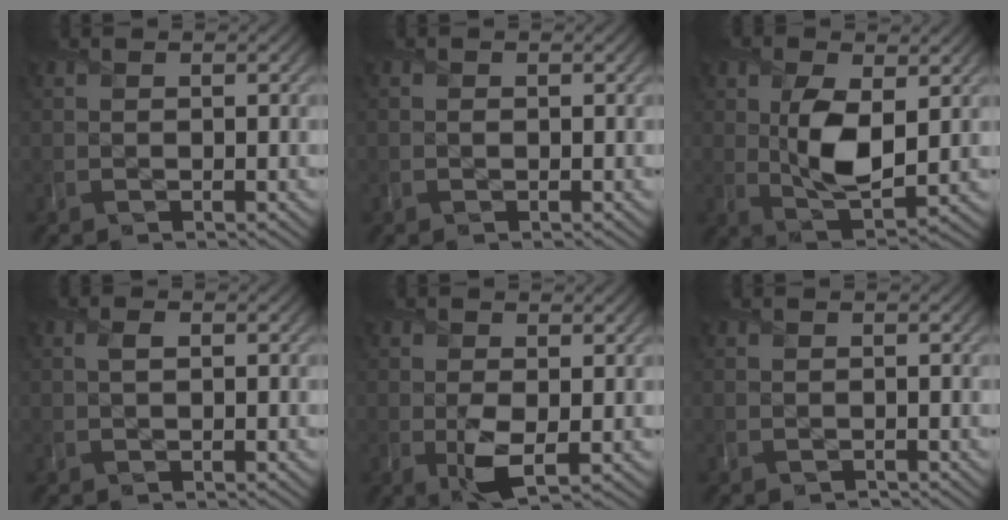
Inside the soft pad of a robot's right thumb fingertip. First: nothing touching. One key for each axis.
{"total": 0.5, "fx": -0.1, "fy": 0.5, "fz": 0.2, "tx": -0.004, "ty": -0.006, "tz": -0.004}
{"total": 7.8, "fx": 1.0, "fy": 4.2, "fz": 6.5, "tx": -0.138, "ty": -0.010, "tz": 0.022}
{"total": 1.2, "fx": 0.2, "fy": 0.7, "fz": 1.0, "tx": -0.022, "ty": 0.000, "tz": 0.001}
{"total": 3.6, "fx": -0.4, "fy": 2.1, "fz": 2.9, "tx": -0.068, "ty": -0.015, "tz": -0.006}
{"total": 0.8, "fx": -0.6, "fy": 0.4, "fz": 0.1, "tx": -0.004, "ty": -0.007, "tz": -0.012}